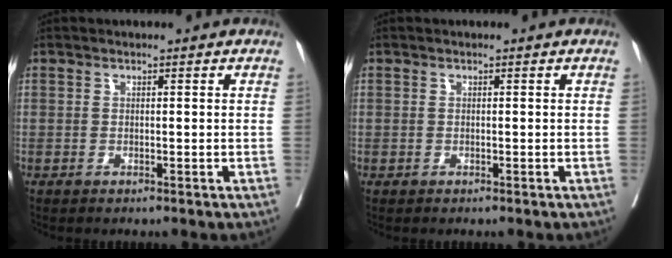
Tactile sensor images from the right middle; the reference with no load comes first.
{"total": 0.0}